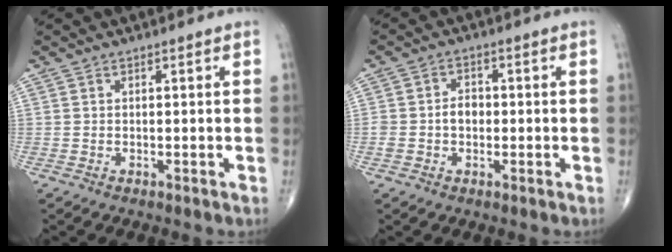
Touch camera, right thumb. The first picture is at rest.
{"total": 3.8, "force": [-0.4, 2.8, 2.6], "torque": [-0.041, 0.015, -0.009]}